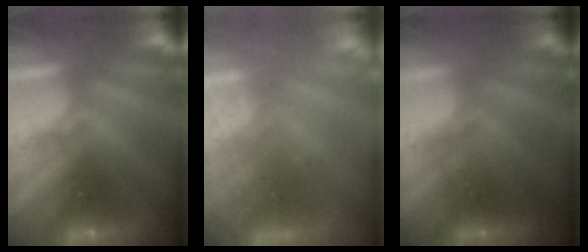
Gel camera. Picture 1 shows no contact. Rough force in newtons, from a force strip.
{"total": 7.2}
{"total": 2.4}